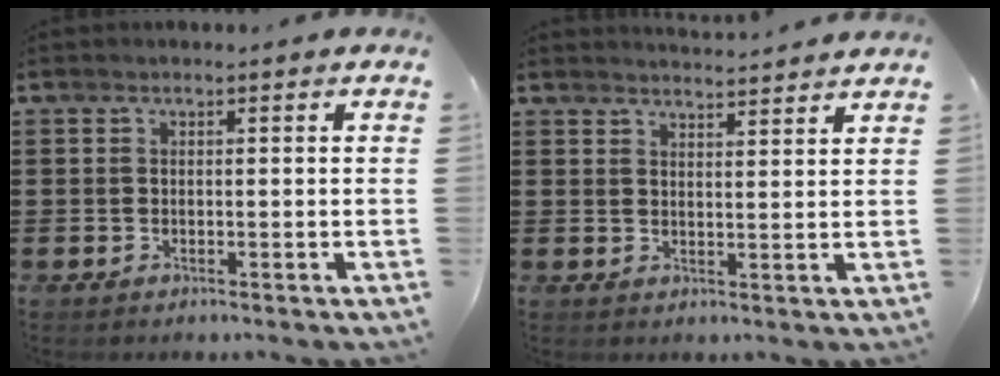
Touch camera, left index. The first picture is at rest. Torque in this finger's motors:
{"motor_torque": [-0.04, -0.11, -0.03, -0.03]}